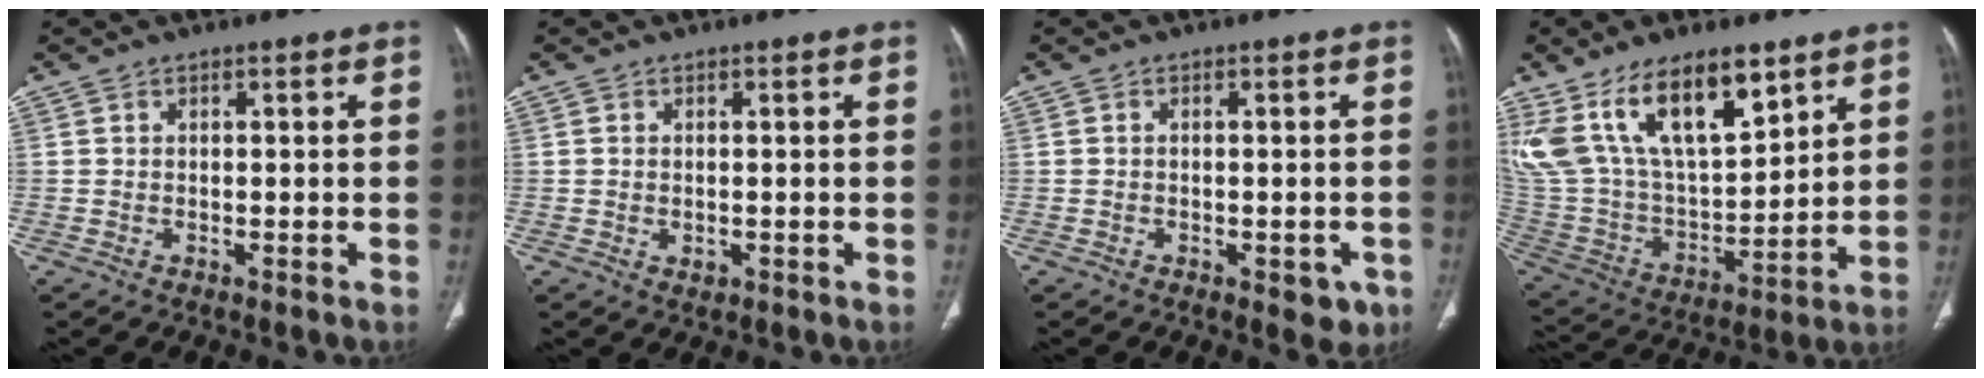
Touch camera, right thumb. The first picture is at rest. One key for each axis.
{"total": 1.4, "fx": -0.2, "fy": 1.0, "fz": 0.9, "tx": -0.015, "ty": -0.002, "tz": 0.000}
{"total": 4.0, "fx": -1.7, "fy": 2.2, "fz": 2.9, "tx": -0.014, "ty": 0.003, "tz": -0.017}
{"total": 23.9, "fx": 14.0, "fy": 10.9, "fz": 15.9, "tx": -0.283, "ty": -0.047, "tz": 0.274}